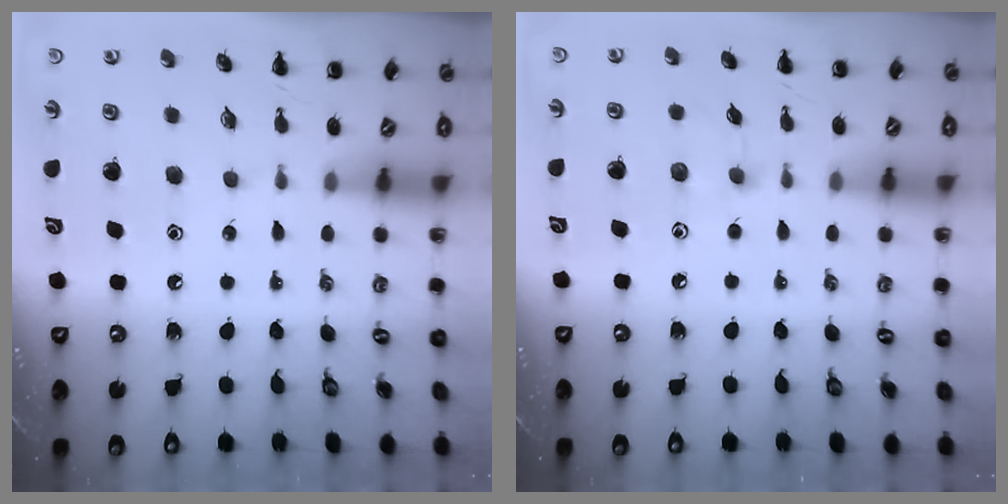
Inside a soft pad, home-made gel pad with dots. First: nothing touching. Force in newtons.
{"total": 3.5, "press": 3.2, "slide": 1.2}